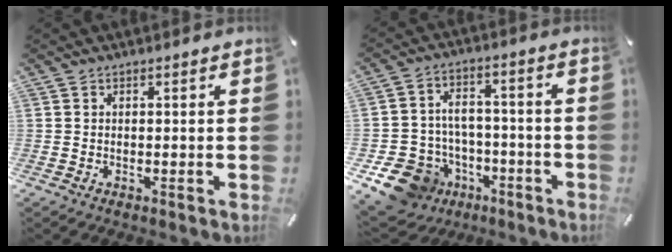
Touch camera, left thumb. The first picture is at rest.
{"total": 12.3, "force": [-6.4, 9.6, 4.2], "torque": [-0.085, 0.038, -0.107]}